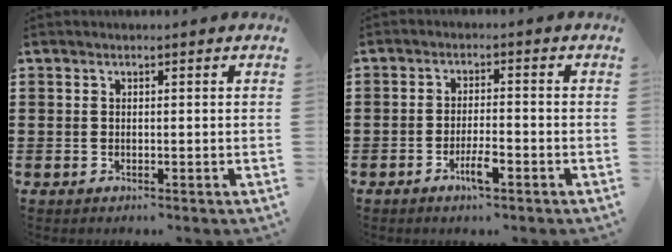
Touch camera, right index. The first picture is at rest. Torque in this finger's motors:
{"motor_torque": [-0.09, -0.02, 0.10, 0.03]}